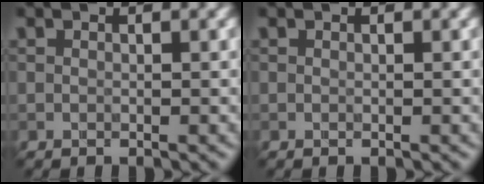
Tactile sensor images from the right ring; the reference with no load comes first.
{"total": 0.0}